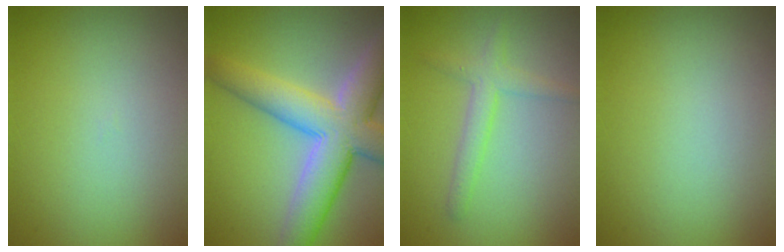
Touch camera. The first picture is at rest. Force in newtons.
{"total": 9.0, "press": 9.0, "slide": 0.5}
{"total": 2.3, "press": 2.3, "slide": 0.1}
{"total": 0.0}